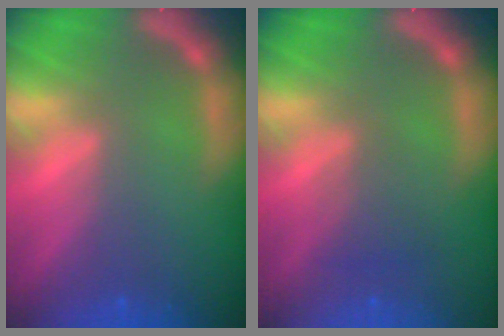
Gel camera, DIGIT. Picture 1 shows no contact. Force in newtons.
{"total": 2.0}